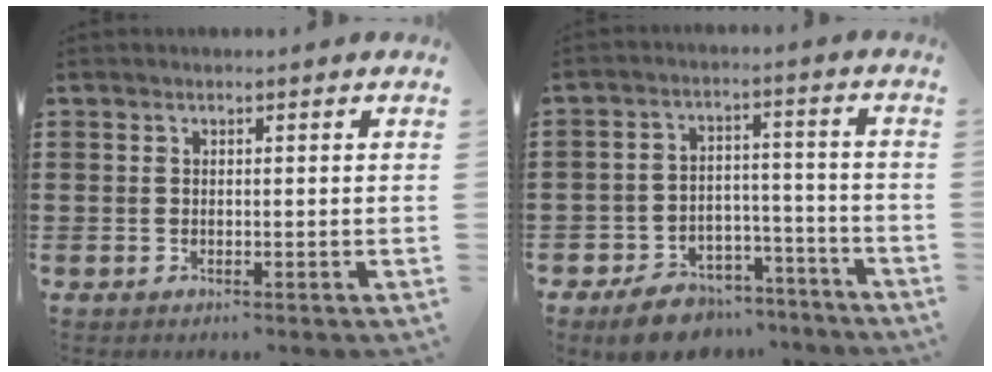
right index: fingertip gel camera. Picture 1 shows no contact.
{"total": 7.2, "force": [-6.5, 2.7, 1.7], "torque": [-0.026, 0.031, -0.122]}